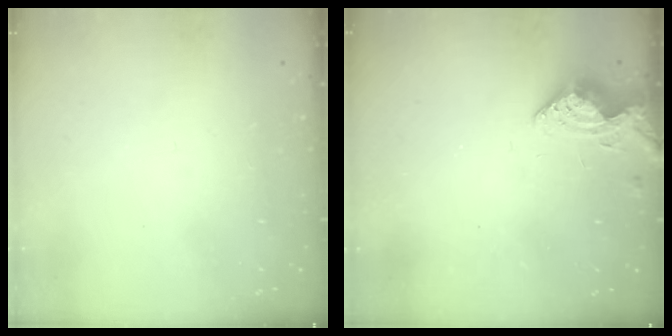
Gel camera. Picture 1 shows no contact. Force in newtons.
{"total": 8.6, "press": 8.6, "slide": 0.5}